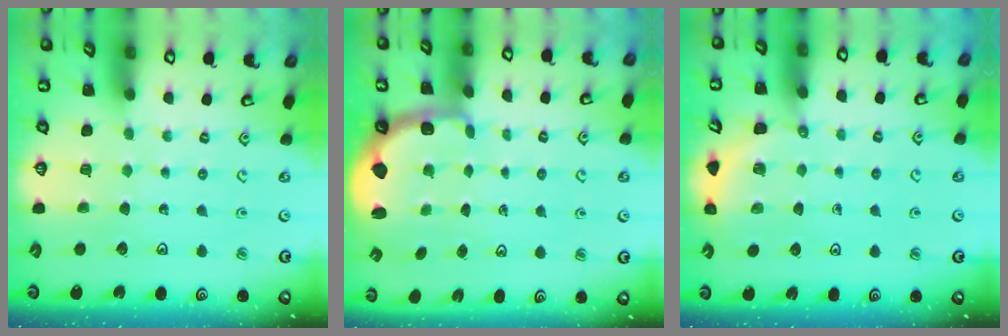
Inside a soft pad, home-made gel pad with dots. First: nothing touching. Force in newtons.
{"total": 2.1, "press": 1.3, "slide": 1.6}
{"total": 2.7, "press": 2.7, "slide": 0.2}